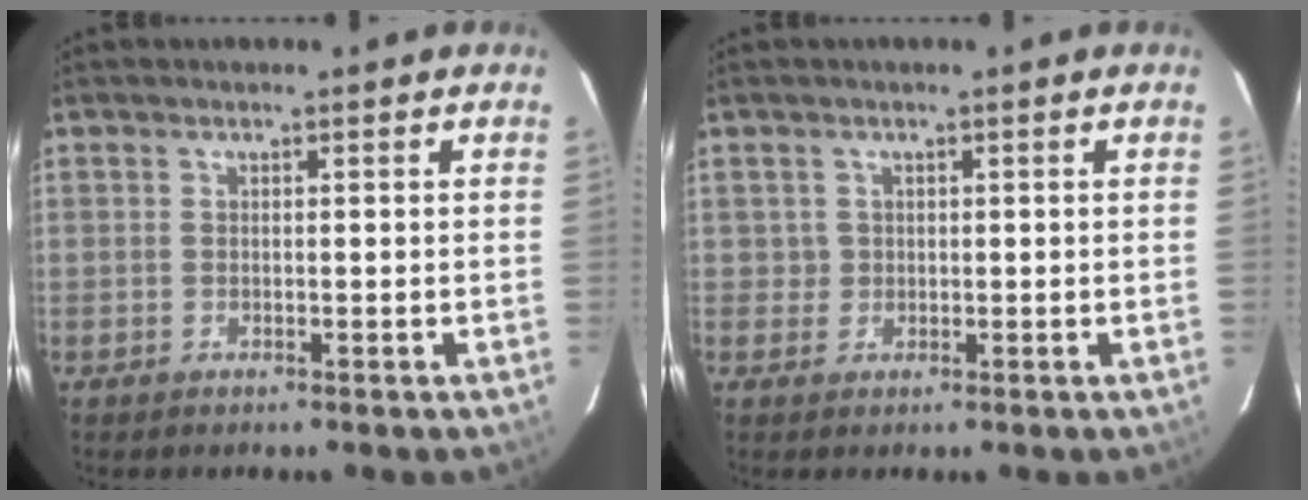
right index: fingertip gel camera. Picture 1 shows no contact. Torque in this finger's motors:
{"motor_torque": [-0.06, 0.01, 0.05, 0.00]}